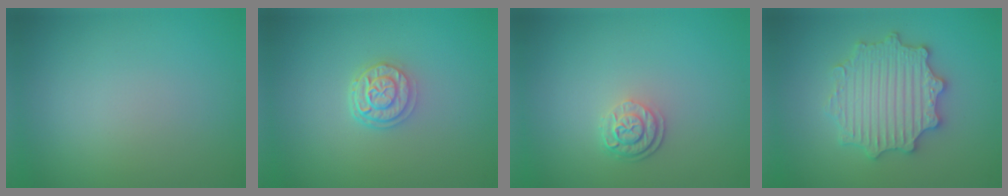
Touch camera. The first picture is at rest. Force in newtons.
{"total": 2.7, "press": 2.2, "slide": 1.6}
{"total": 2.3, "press": 1.8, "slide": 1.4}
{"total": 5.6, "press": 5.5, "slide": 1.0}